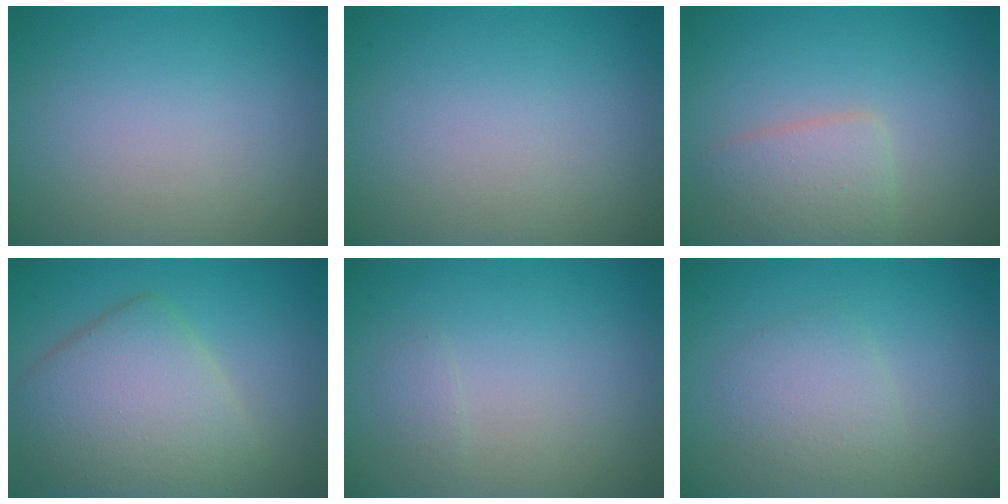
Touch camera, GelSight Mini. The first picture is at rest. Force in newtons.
{"total": 0.0}
{"total": 3.1, "press": 3.1, "slide": 0.1}
{"total": 6.8, "press": 6.7, "slide": 0.5}
{"total": 0.7, "press": 0.7, "slide": 0.0}
{"total": 2.3, "press": 2.3, "slide": 0.2}